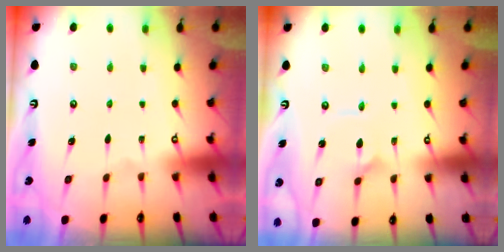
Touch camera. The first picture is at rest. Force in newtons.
{"total": 2.6, "press": 2.6, "slide": 0.3}